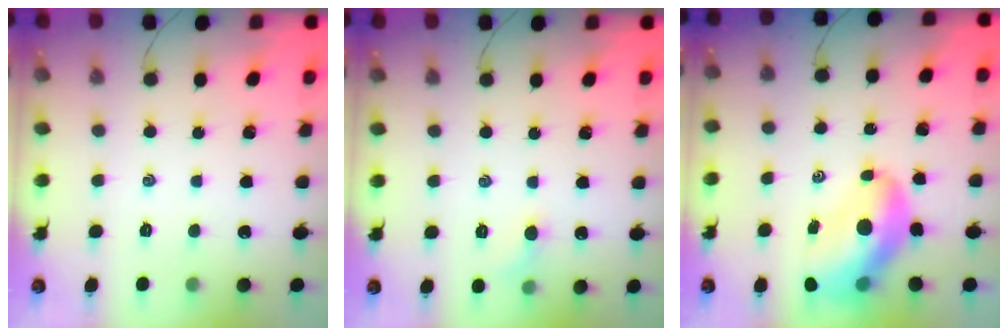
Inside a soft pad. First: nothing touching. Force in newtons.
{"total": 3.4, "press": 3.2, "slide": 1.1}
{"total": 13.1, "press": 12.6, "slide": 3.7}